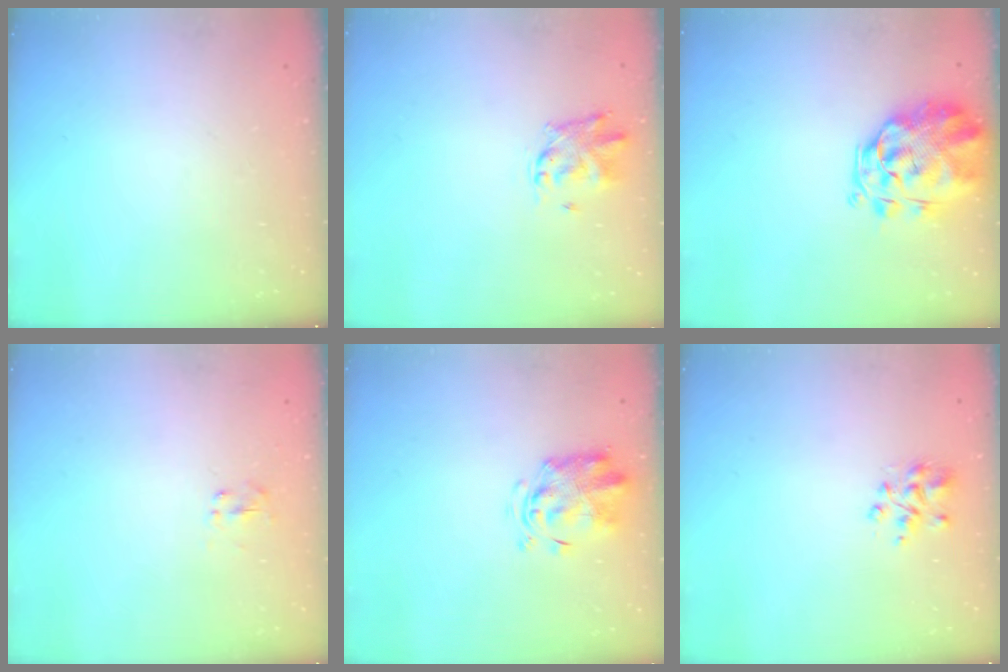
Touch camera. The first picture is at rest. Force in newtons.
{"total": 2.8, "press": 2.8, "slide": 0.7}
{"total": 3.4, "press": 3.0, "slide": 1.6}
{"total": 2.5, "press": 2.2, "slide": 1.0}
{"total": 3.4, "press": 3.4, "slide": 0.4}
{"total": 3.8, "press": 3.7, "slide": 0.2}